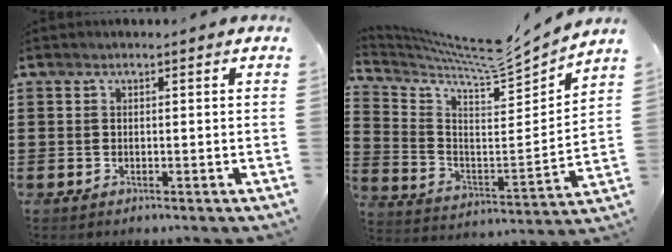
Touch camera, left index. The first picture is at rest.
{"total": 6.4, "force": [6.1, 0.2, 2.0], "torque": [-0.072, -0.055, 0.098]}